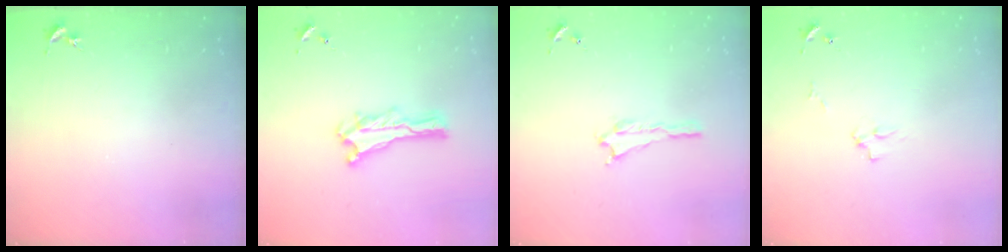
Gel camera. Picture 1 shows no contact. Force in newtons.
{"total": 0.0}
{"total": 0.6, "press": 0.6, "slide": 0.2}
{"total": 2.7, "press": 2.7, "slide": 0.3}